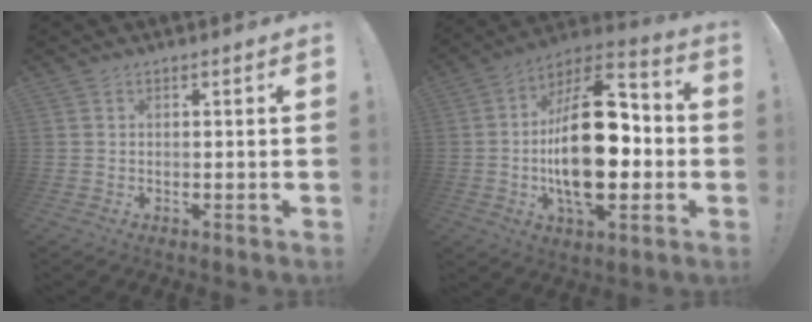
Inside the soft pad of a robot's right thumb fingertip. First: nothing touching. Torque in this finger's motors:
{"motor_torque": [1.59, 3.07, 2.64, -0.13, 0.86]}